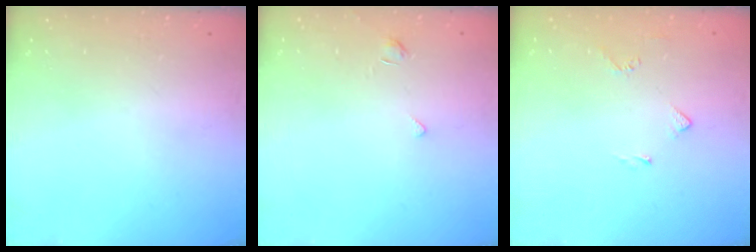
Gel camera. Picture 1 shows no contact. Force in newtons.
{"total": 1.9, "press": 1.8, "slide": 0.4}
{"total": 3.6, "press": 3.6, "slide": 0.5}